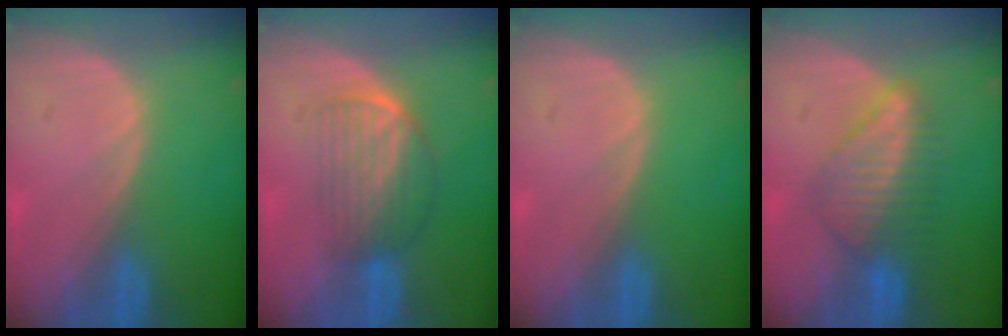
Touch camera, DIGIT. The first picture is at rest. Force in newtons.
{"total": 7.0, "press": 5.9, "slide": 3.7}
{"total": 0.0}
{"total": 6.4, "press": 6.4, "slide": 0.1}